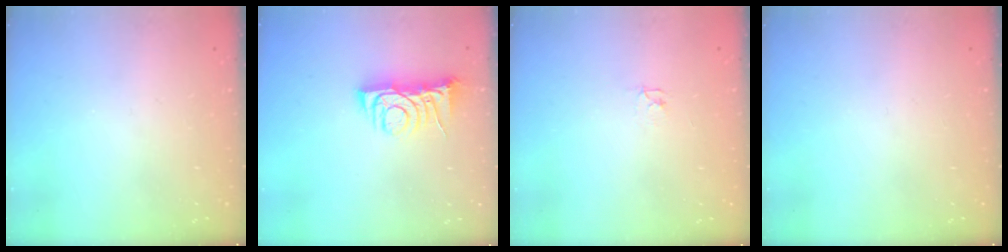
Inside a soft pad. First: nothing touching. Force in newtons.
{"total": 6.3, "press": 6.3, "slide": 0.8}
{"total": 2.1, "press": 2.1, "slide": 0.3}
{"total": 0.0}